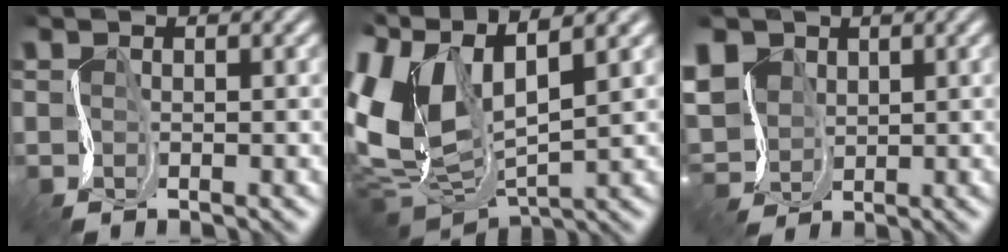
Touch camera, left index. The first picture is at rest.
{"total": 10.4, "force": [2.6, 5.6, 8.3], "torque": [-0.202, -0.005, 0.049]}
{"total": 4.5, "force": [1.2, 3.7, 2.3], "torque": [-0.066, 0.005, 0.016]}